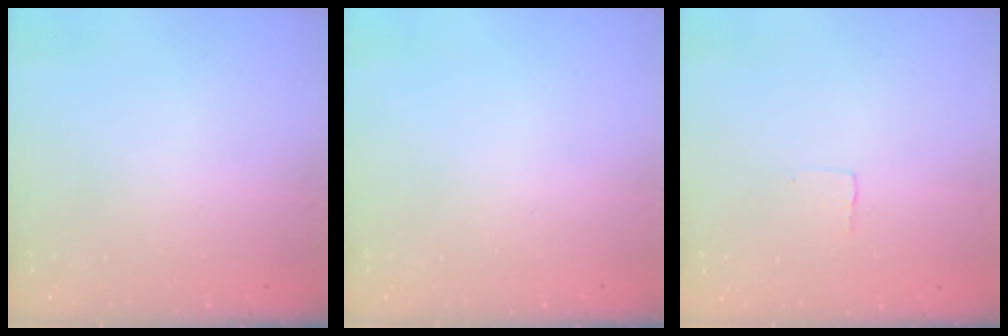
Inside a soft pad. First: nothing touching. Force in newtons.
{"total": 0.0}
{"total": 1.9, "press": 1.9, "slide": 0.1}